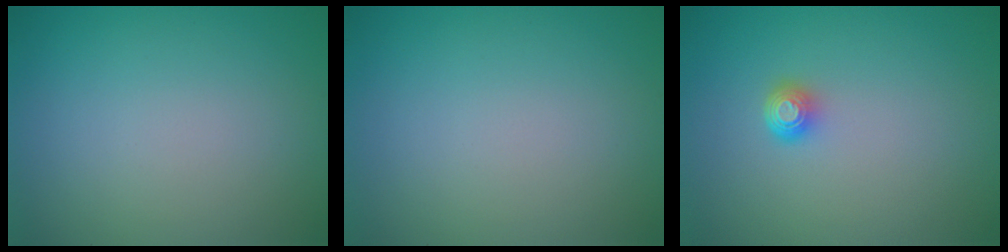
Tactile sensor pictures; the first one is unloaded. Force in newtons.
{"total": 0.0}
{"total": 1.6, "press": 1.2, "slide": 1.2}